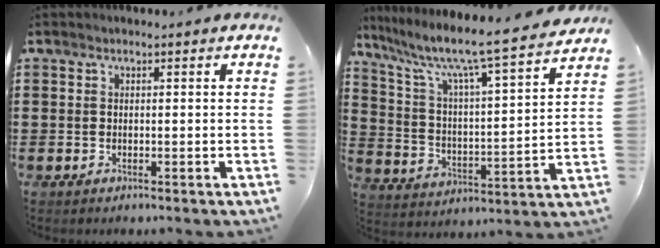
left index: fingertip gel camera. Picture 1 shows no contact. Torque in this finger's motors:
{"motor_torque": [1.16, -0.98, 0.89, 0.21]}